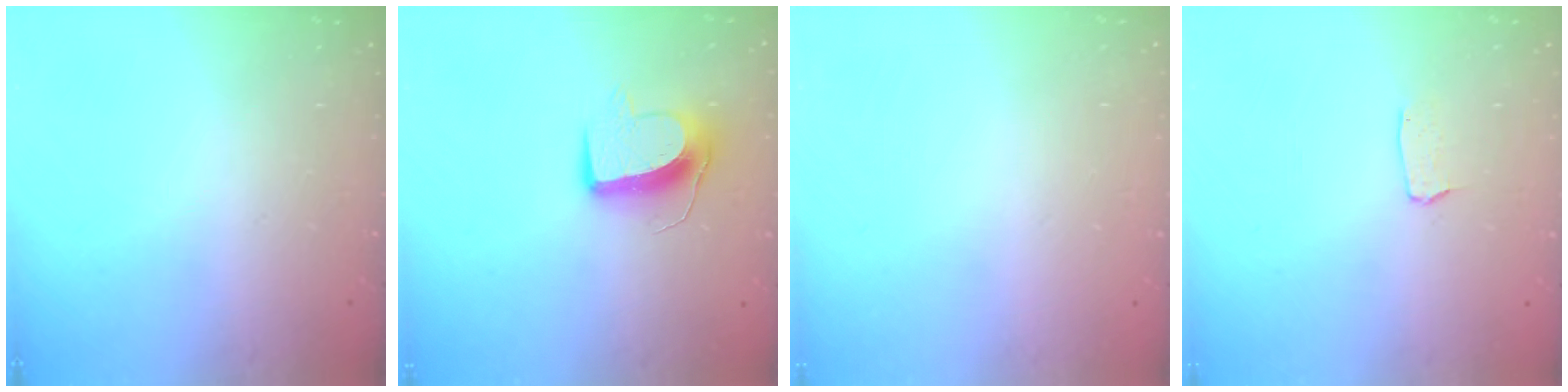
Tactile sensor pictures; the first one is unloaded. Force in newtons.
{"total": 10.4, "press": 10.3, "slide": 0.8}
{"total": 0.0}
{"total": 3.0, "press": 3.0, "slide": 0.2}